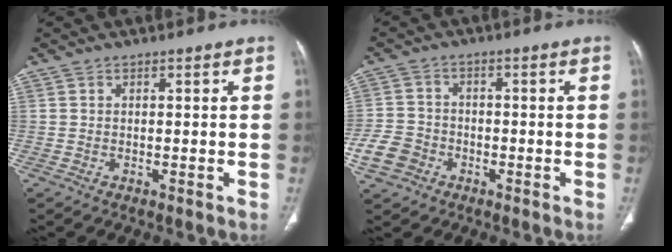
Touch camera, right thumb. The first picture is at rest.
{"total": 6.6, "force": [-3.0, 5.4, 2.5], "torque": [-0.044, 0.020, -0.055]}